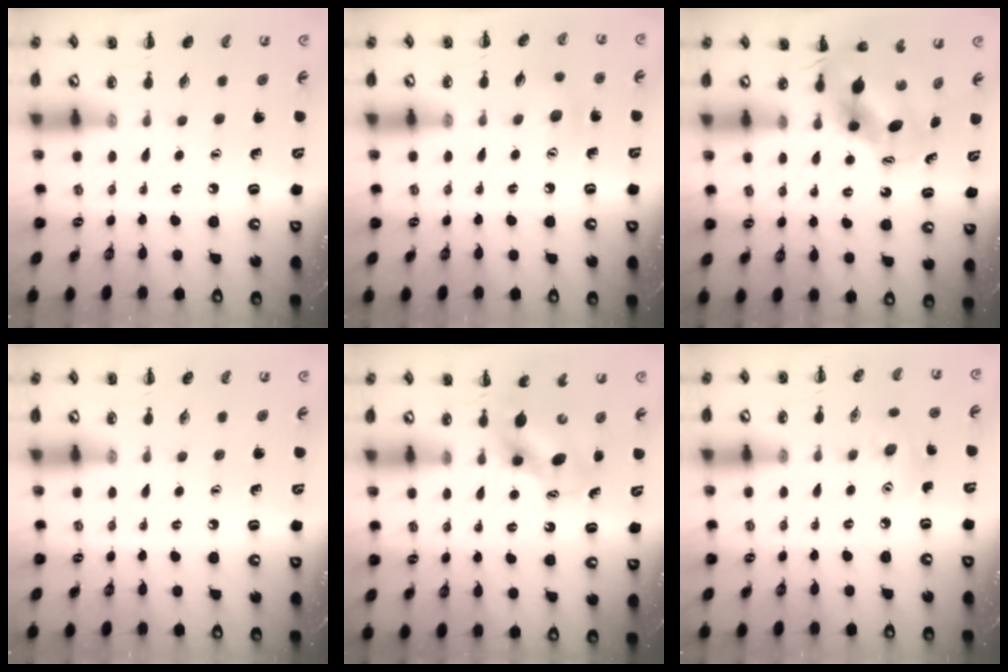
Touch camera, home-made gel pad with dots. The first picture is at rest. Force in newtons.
{"total": 7.0, "press": 6.7, "slide": 1.8}
{"total": 6.6, "press": 6.5, "slide": 1.4}
{"total": 0.0}
{"total": 6.6, "press": 6.5, "slide": 0.7}
{"total": 6.2, "press": 6.1, "slide": 0.8}